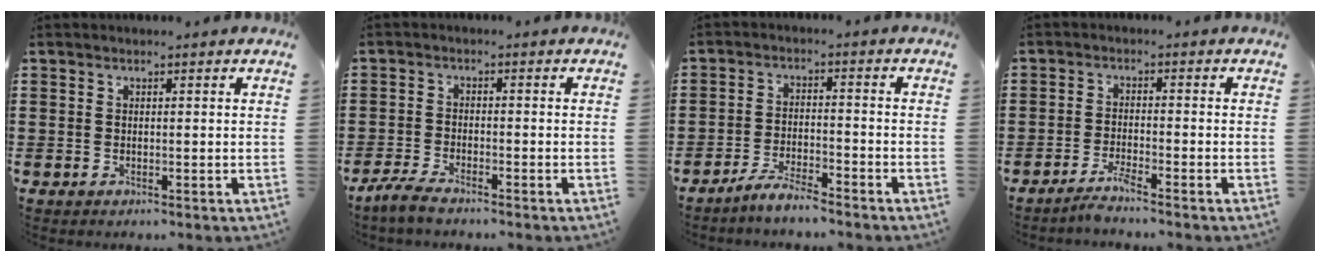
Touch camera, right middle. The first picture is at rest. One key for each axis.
{"total": 3.0, "fx": -2.7, "fy": 0.4, "fz": 1.3, "tx": -0.038, "ty": 0.001, "tz": -0.059}
{"total": 4.3, "fx": -4.0, "fy": 0.2, "fz": 1.5, "tx": -0.034, "ty": 0.002, "tz": -0.080}
{"total": 2.6, "fx": -2.3, "fy": -0.3, "fz": 1.1, "tx": -0.029, "ty": -0.003, "tz": -0.046}